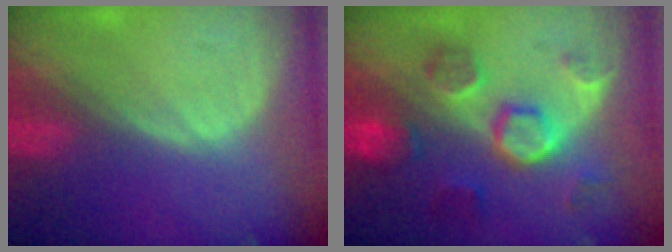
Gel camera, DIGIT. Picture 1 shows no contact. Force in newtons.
{"total": 8.5, "press": 8.0, "slide": 2.9}